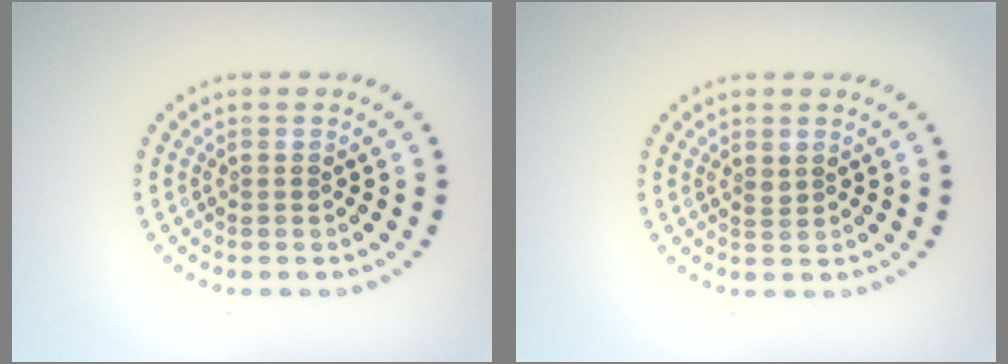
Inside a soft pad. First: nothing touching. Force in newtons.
{"total": 0.7, "press": 0.6, "slide": 0.3}